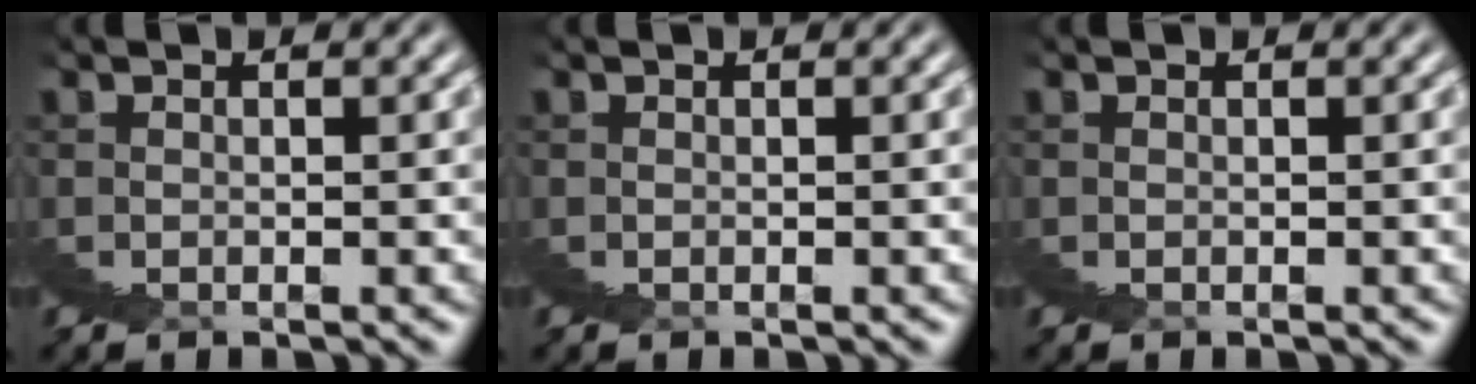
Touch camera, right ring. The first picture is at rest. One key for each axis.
{"total": 0.0}
{"total": 0.0}